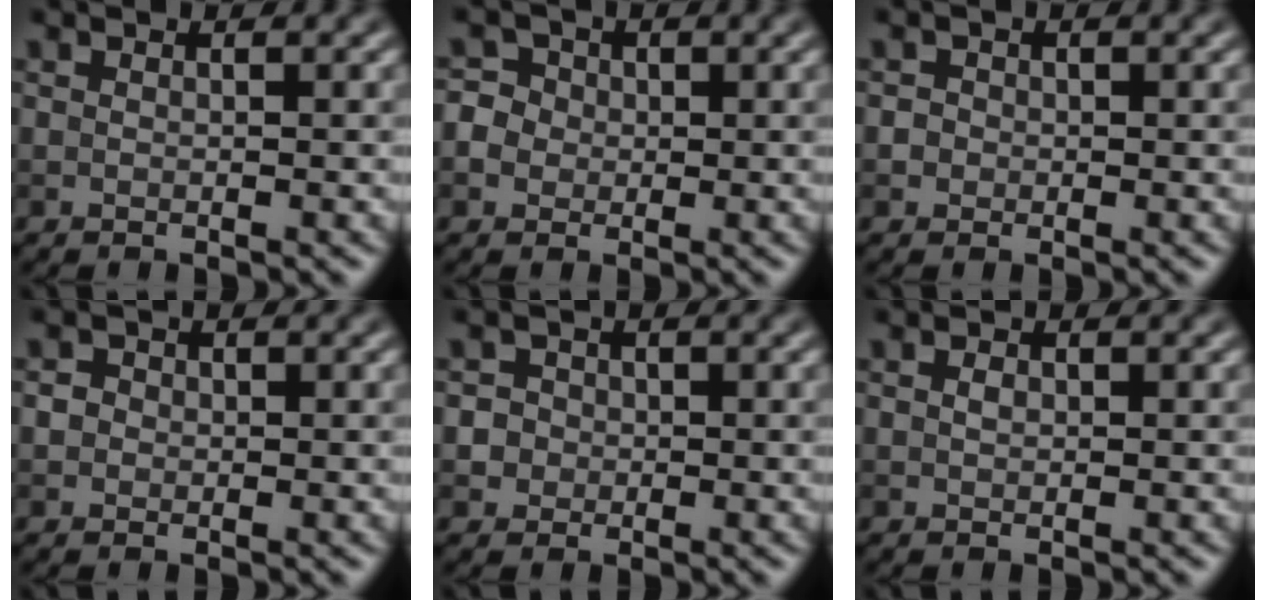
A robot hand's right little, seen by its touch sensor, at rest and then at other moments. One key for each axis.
{"total": 3.8, "fx": 0.2, "fy": 3.5, "fz": 1.4, "tx": -0.004, "ty": 0.027, "tz": -0.015}
{"total": 1.3, "fx": 0.1, "fy": 1.2, "fz": 0.4, "tx": 0.004, "ty": 0.003, "tz": -0.003}
{"total": 2.1, "fx": 0.5, "fy": 1.8, "fz": 0.8, "tx": 0.003, "ty": 0.012, "tz": -0.004}
{"total": 3.1, "fx": 0.3, "fy": 2.9, "fz": 1.1, "tx": 0.001, "ty": 0.021, "tz": -0.009}
{"total": 0.7, "fx": 0.1, "fy": 0.5, "fz": 0.4, "tx": -0.009, "ty": 0.001, "tz": 0.002}